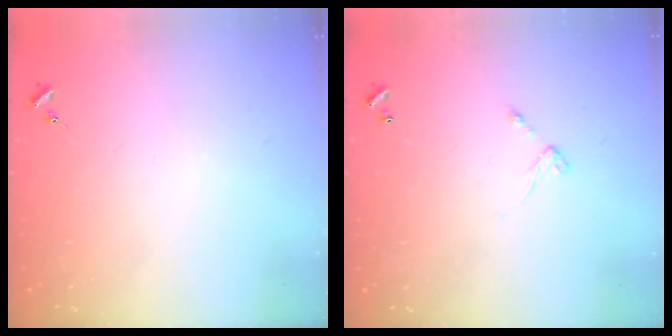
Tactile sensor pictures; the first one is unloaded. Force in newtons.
{"total": 5.0, "press": 5.0, "slide": 0.3}